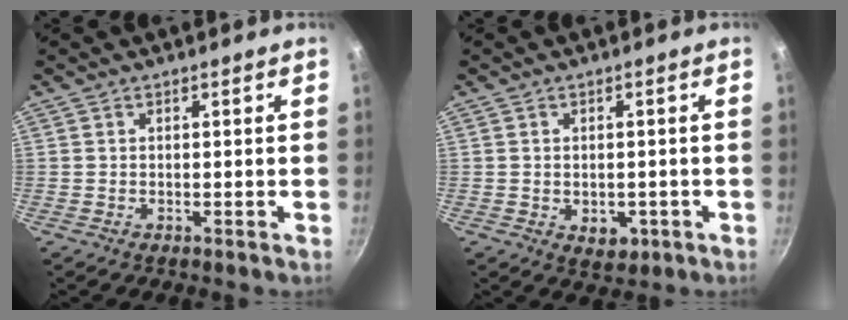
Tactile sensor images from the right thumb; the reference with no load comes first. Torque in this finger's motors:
{"motor_torque": [-0.52, 0.13, -0.03, -0.10, 0.10]}